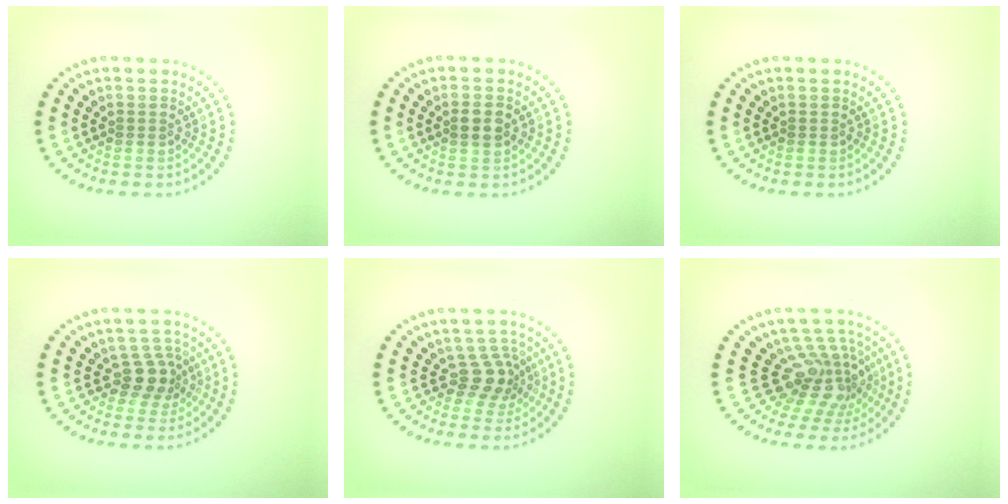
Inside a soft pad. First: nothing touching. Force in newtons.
{"total": 1.9, "press": 1.8, "slide": 0.4}
{"total": 0.0}
{"total": 2.7, "press": 2.1, "slide": 1.8}
{"total": 2.8, "press": 2.1, "slide": 1.9}
{"total": 4.6, "press": 3.2, "slide": 3.3}